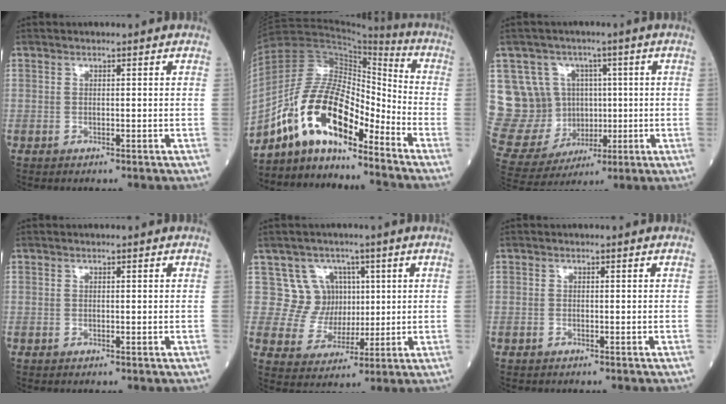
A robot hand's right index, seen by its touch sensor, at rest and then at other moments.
{"total": 14.7, "force": [-10.4, 4.6, 9.3], "torque": [-0.177, 0.032, -0.188]}
{"total": 15.5, "force": [2.7, 14.2, 5.5], "torque": [-0.137, 0.058, 0.085]}
{"total": 0.0}
{"total": 7.0, "force": [2.4, 6.5, 0.2], "torque": [0.006, 0.016, 0.045]}
{"total": 0.6, "force": [-0.5, 0.3, 0.0], "torque": [-0.006, 0.003, -0.011]}